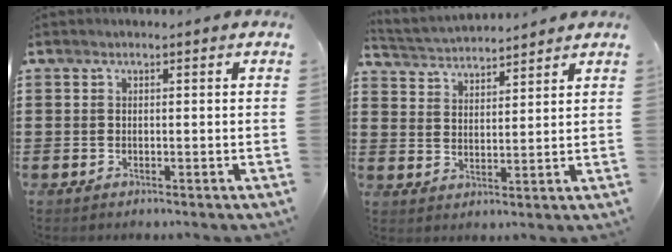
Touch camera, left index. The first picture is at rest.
{"total": 3.1, "force": [3.1, 0.2, 0.0], "torque": [-0.016, -0.016, 0.053]}